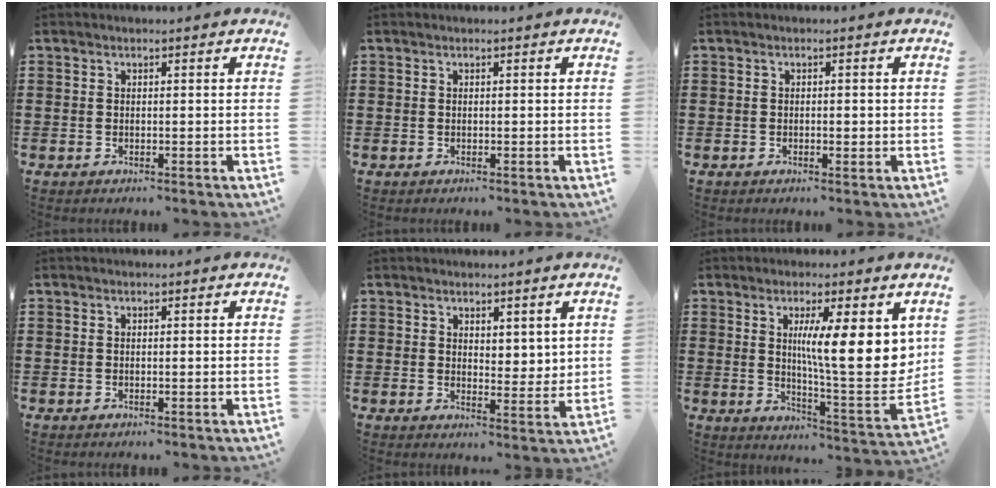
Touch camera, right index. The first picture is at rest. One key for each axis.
{"total": 0.0}
{"total": 0.9, "fx": -0.3, "fy": 0.4, "fz": 0.8, "tx": -0.015, "ty": -0.002, "tz": -0.006}
{"total": 0.0}
{"total": 3.6, "fx": 3.0, "fy": 1.9, "fz": 0.4, "tx": -0.009, "ty": -0.003, "tz": 0.056}
{"total": 11.8, "fx": 3.5, "fy": 2.2, "fz": 11.1, "tx": -0.162, "ty": -0.027, "tz": 0.050}